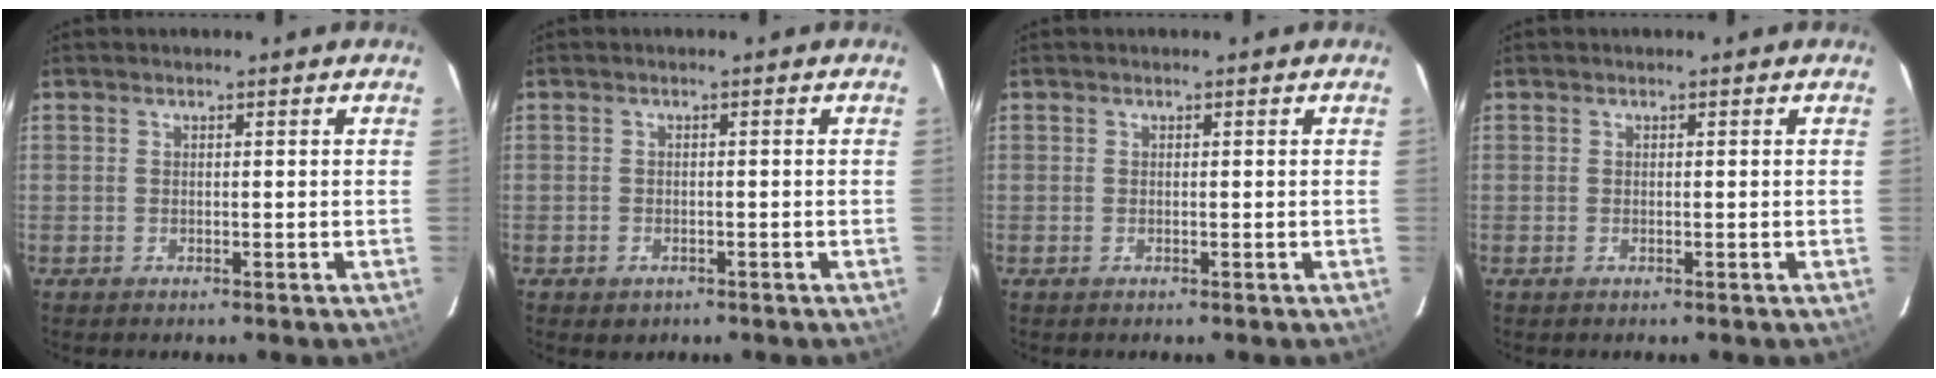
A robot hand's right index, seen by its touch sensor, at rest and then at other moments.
{"total": 2.0, "force": [-1.1, 1.6, 0.6], "torque": [-0.013, -0.001, -0.011]}
{"total": 0.0}
{"total": 0.0}